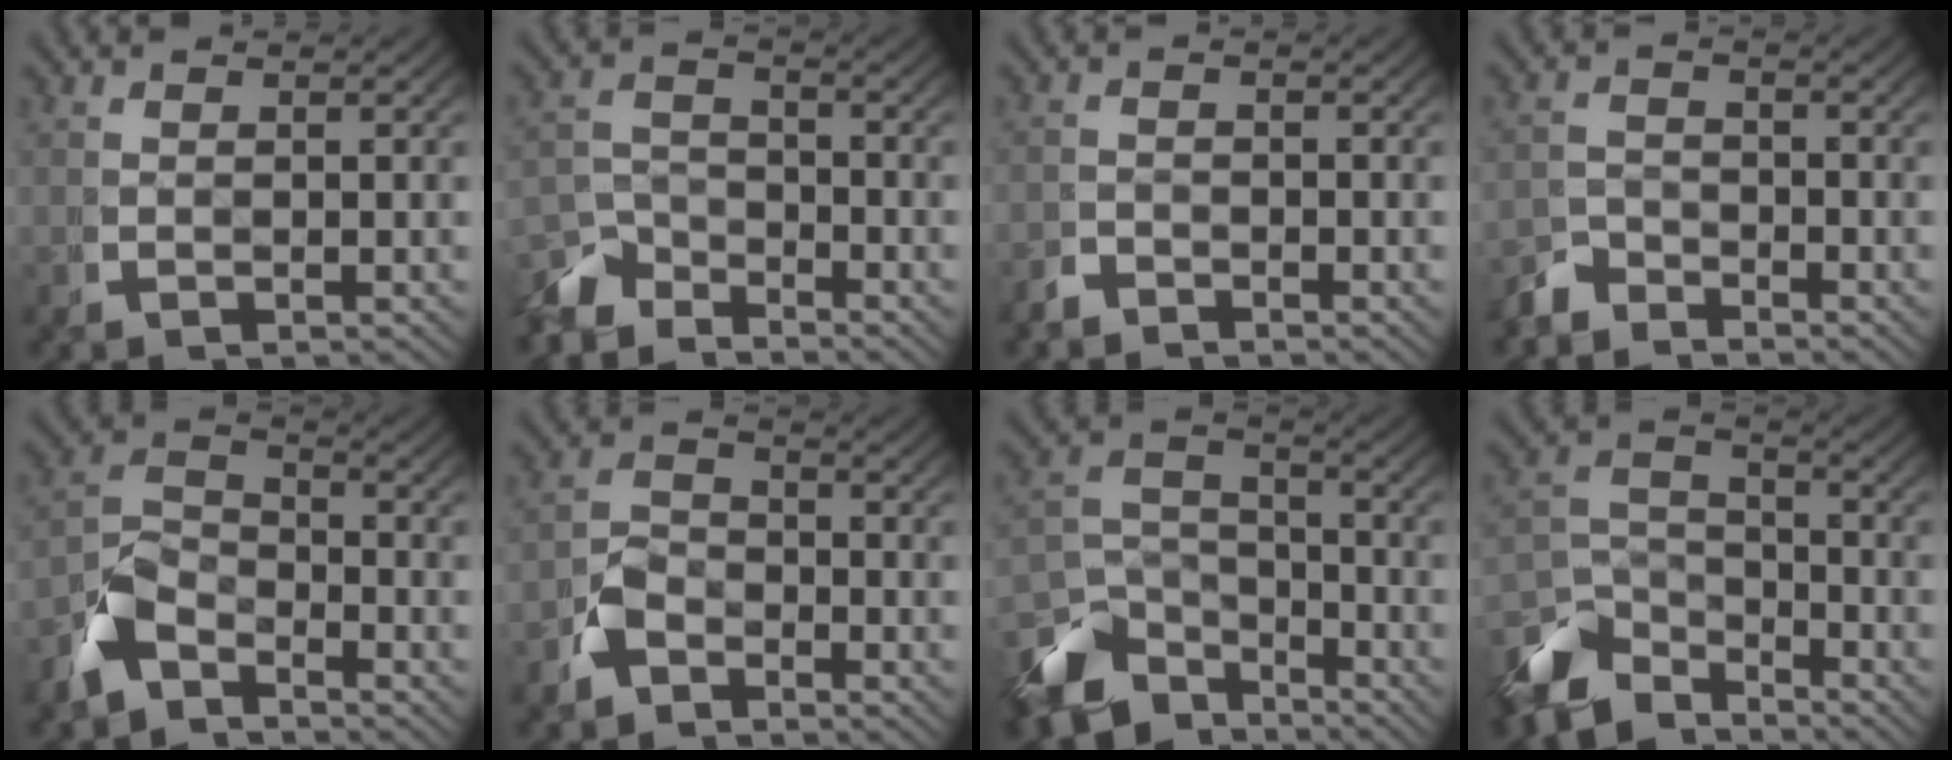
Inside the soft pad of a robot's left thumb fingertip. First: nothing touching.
{"total": 4.9, "force": [-3.8, 2.5, 1.7], "torque": [-0.013, -0.015, -0.068]}
{"total": 1.7, "force": [-1.6, 0.4, -0.1], "torque": [0.010, -0.009, -0.033]}
{"total": 2.9, "force": [-2.8, 0.9, 0.1], "torque": [0.007, -0.011, -0.054]}
{"total": 5.3, "force": [-2.4, 3.6, 3.0], "torque": [-0.057, -0.011, -0.046]}
{"total": 3.5, "force": [-2.0, 2.4, 1.5], "torque": [-0.027, -0.009, -0.036]}
{"total": 10.6, "force": [-4.9, 7.1, 6.1], "torque": [-0.108, -0.036, -0.076]}
{"total": 8.7, "force": [-4.6, 5.4, 5.0], "torque": [-0.086, -0.029, -0.075]}